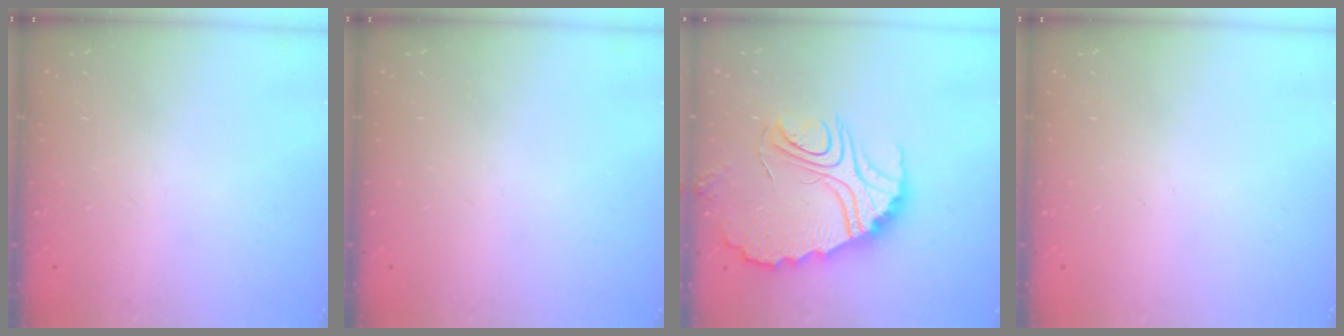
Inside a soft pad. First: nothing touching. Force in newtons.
{"total": 0.0}
{"total": 15.2, "press": 15.1, "slide": 1.4}
{"total": 0.0}